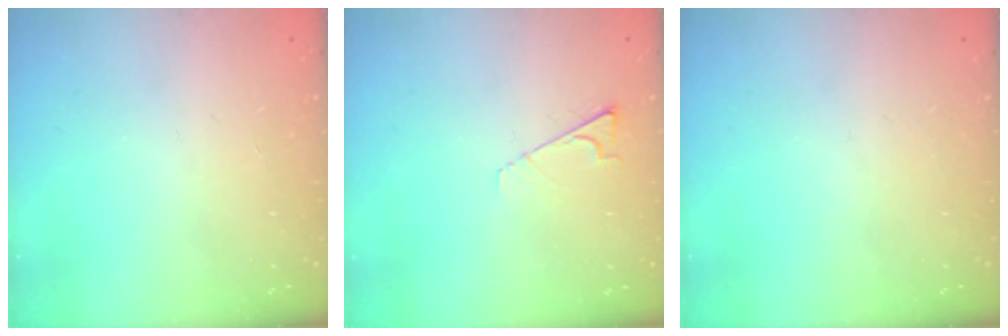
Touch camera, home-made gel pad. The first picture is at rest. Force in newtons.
{"total": 5.7, "press": 5.6, "slide": 0.7}
{"total": 0.0}